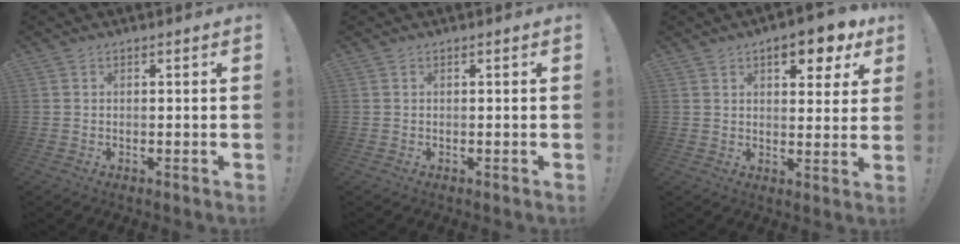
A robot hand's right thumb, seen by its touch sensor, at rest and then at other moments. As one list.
[{"total": 0.0}, {"total": 9.5, "force": [5.6, 3.9, 6.6], "torque": [-0.075, -0.030, 0.091]}]